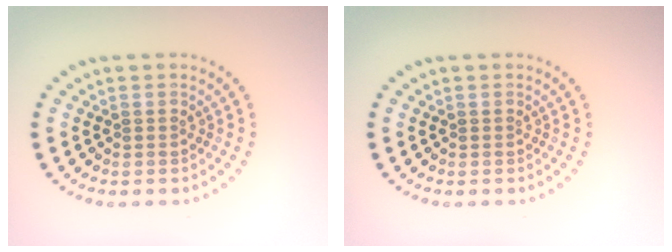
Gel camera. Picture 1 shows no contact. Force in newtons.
{"total": 0.0}